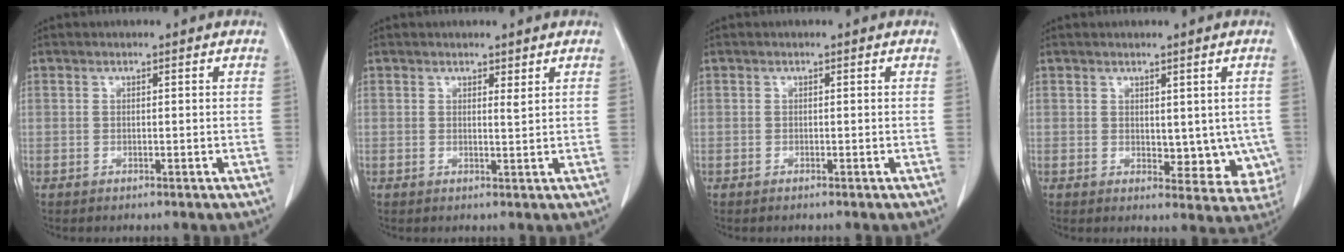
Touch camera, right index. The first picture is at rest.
{"total": 0.9, "force": [0.7, 0.1, 0.5], "torque": [-0.010, -0.007, 0.011]}
{"total": 0.0}
{"total": 6.9, "force": [0.2, 4.0, 5.6], "torque": [-0.041, -0.011, 0.010]}